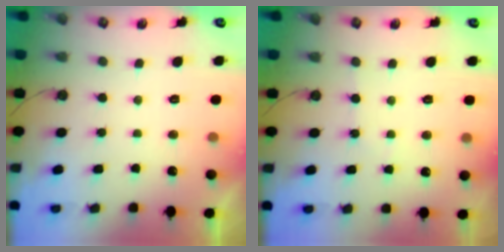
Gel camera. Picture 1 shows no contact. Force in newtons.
{"total": 2.5, "press": 2.5, "slide": 0.4}